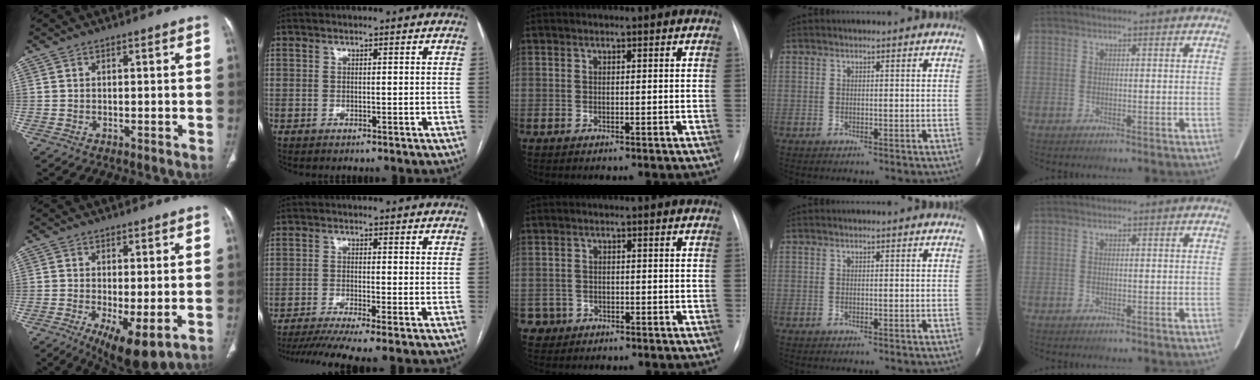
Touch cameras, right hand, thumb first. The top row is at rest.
{"thumb": {"total": 9.4, "force": [-3.2, 3.2, 8.2], "torque": [-0.133, -0.019, -0.043]}, "index": {"total": 8.8, "force": [-6.8, -0.5, 5.5], "torque": [-0.085, -0.015, -0.109]}, "middle": {"total": 2.4, "force": [-1.2, 2.0, -0.5], "torque": [0.008, 0.010, -0.023]}}